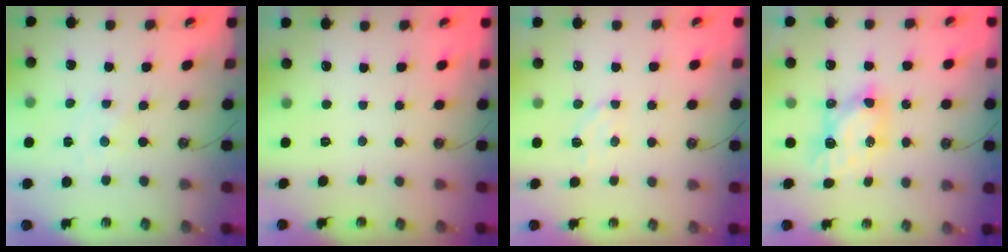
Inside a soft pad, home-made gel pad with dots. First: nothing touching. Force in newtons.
{"total": 0.0}
{"total": 5.8, "press": 5.7, "slide": 1.2}
{"total": 7.1, "press": 7.1, "slide": 0.2}